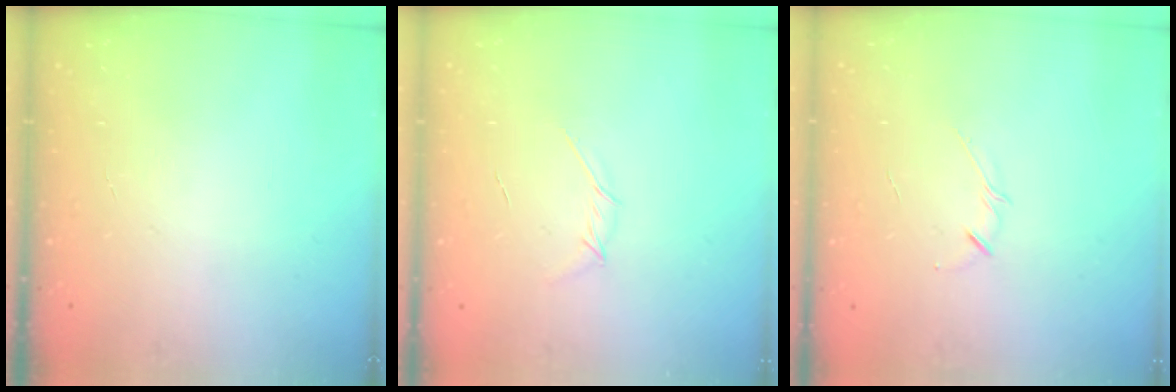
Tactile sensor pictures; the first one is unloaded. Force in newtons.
{"total": 3.6, "press": 3.6, "slide": 0.7}
{"total": 2.9, "press": 2.8, "slide": 0.6}